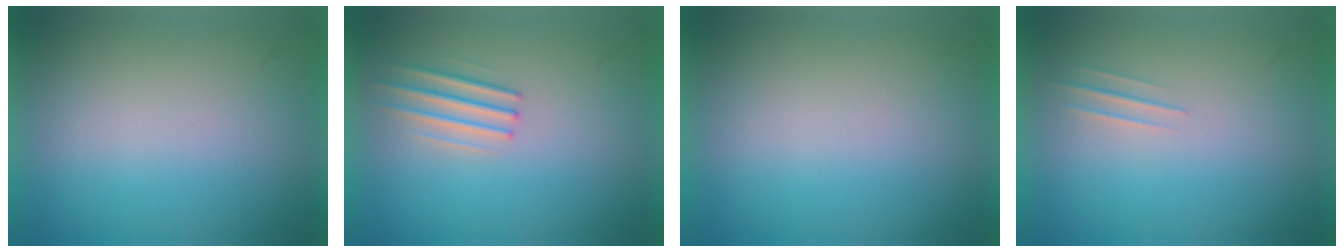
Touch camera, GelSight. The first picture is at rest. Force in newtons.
{"total": 2.4}
{"total": 0.0}
{"total": 1.0}